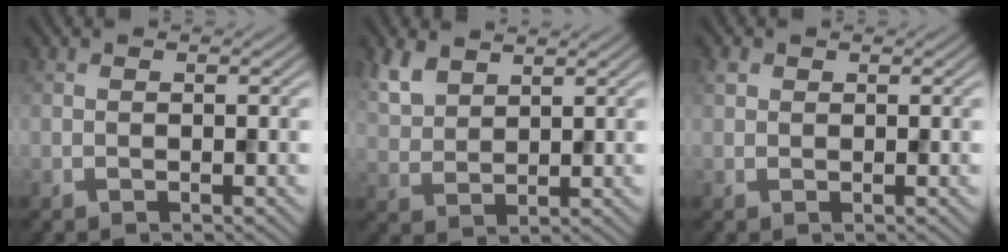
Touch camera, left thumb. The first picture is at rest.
{"total": 4.6, "force": [3.1, 2.4, 2.5], "torque": [-0.071, 0.001, 0.072]}
{"total": 0.9, "force": [0.4, 0.8, 0.3], "torque": [-0.007, 0.002, 0.007]}